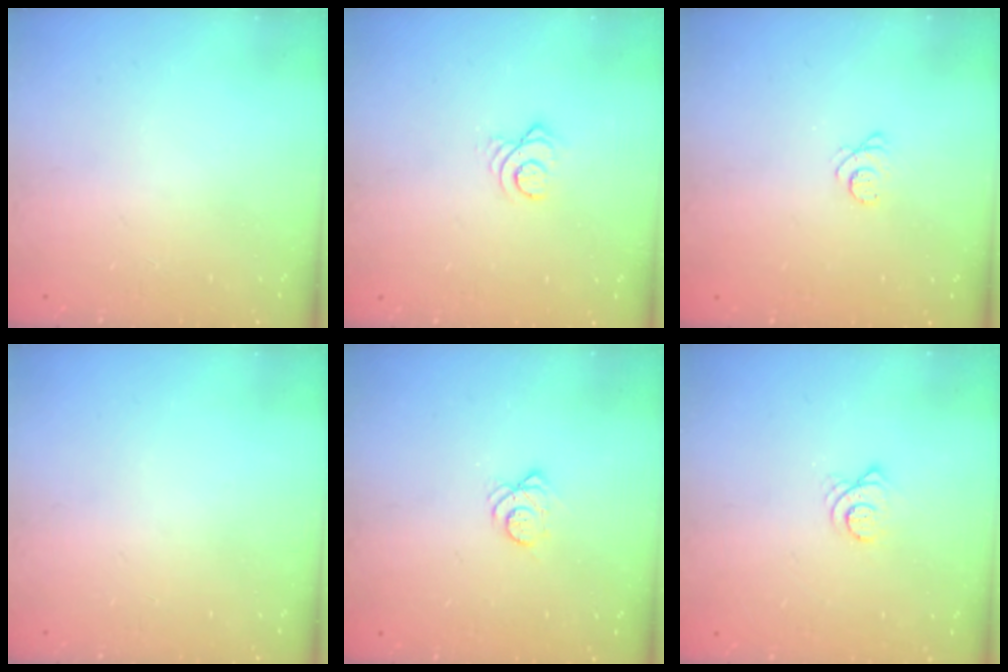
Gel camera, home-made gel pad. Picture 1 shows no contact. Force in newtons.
{"total": 3.3, "press": 3.3, "slide": 0.4}
{"total": 2.8, "press": 2.7, "slide": 0.3}
{"total": 0.0}
{"total": 4.3, "press": 4.3, "slide": 0.3}
{"total": 3.3, "press": 3.3, "slide": 0.3}